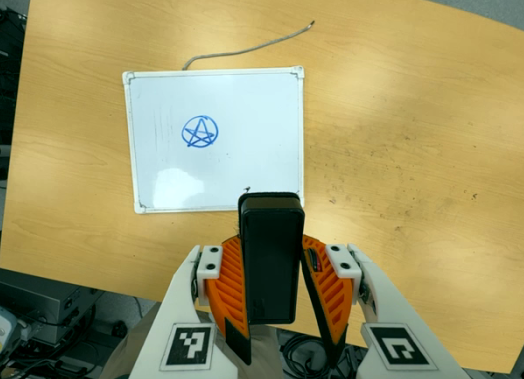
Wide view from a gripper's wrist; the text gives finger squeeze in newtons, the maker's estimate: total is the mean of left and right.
{"total": 5.9, "left": 4.9, "right": 7.0}